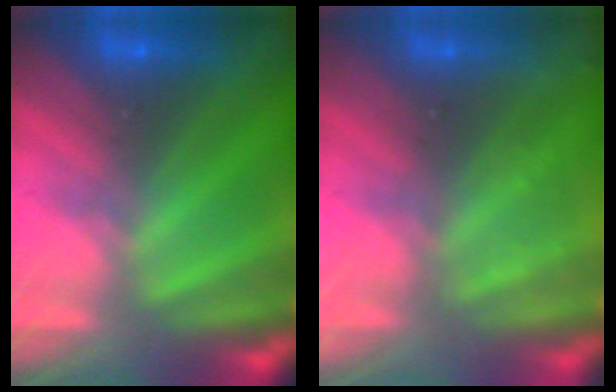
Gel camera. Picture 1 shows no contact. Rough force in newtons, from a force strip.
{"total": 2.3}